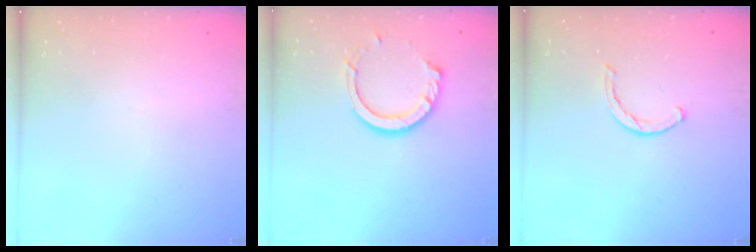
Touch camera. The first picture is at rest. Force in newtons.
{"total": 11.2, "press": 11.2, "slide": 1.0}
{"total": 2.3, "press": 2.3, "slide": 0.4}